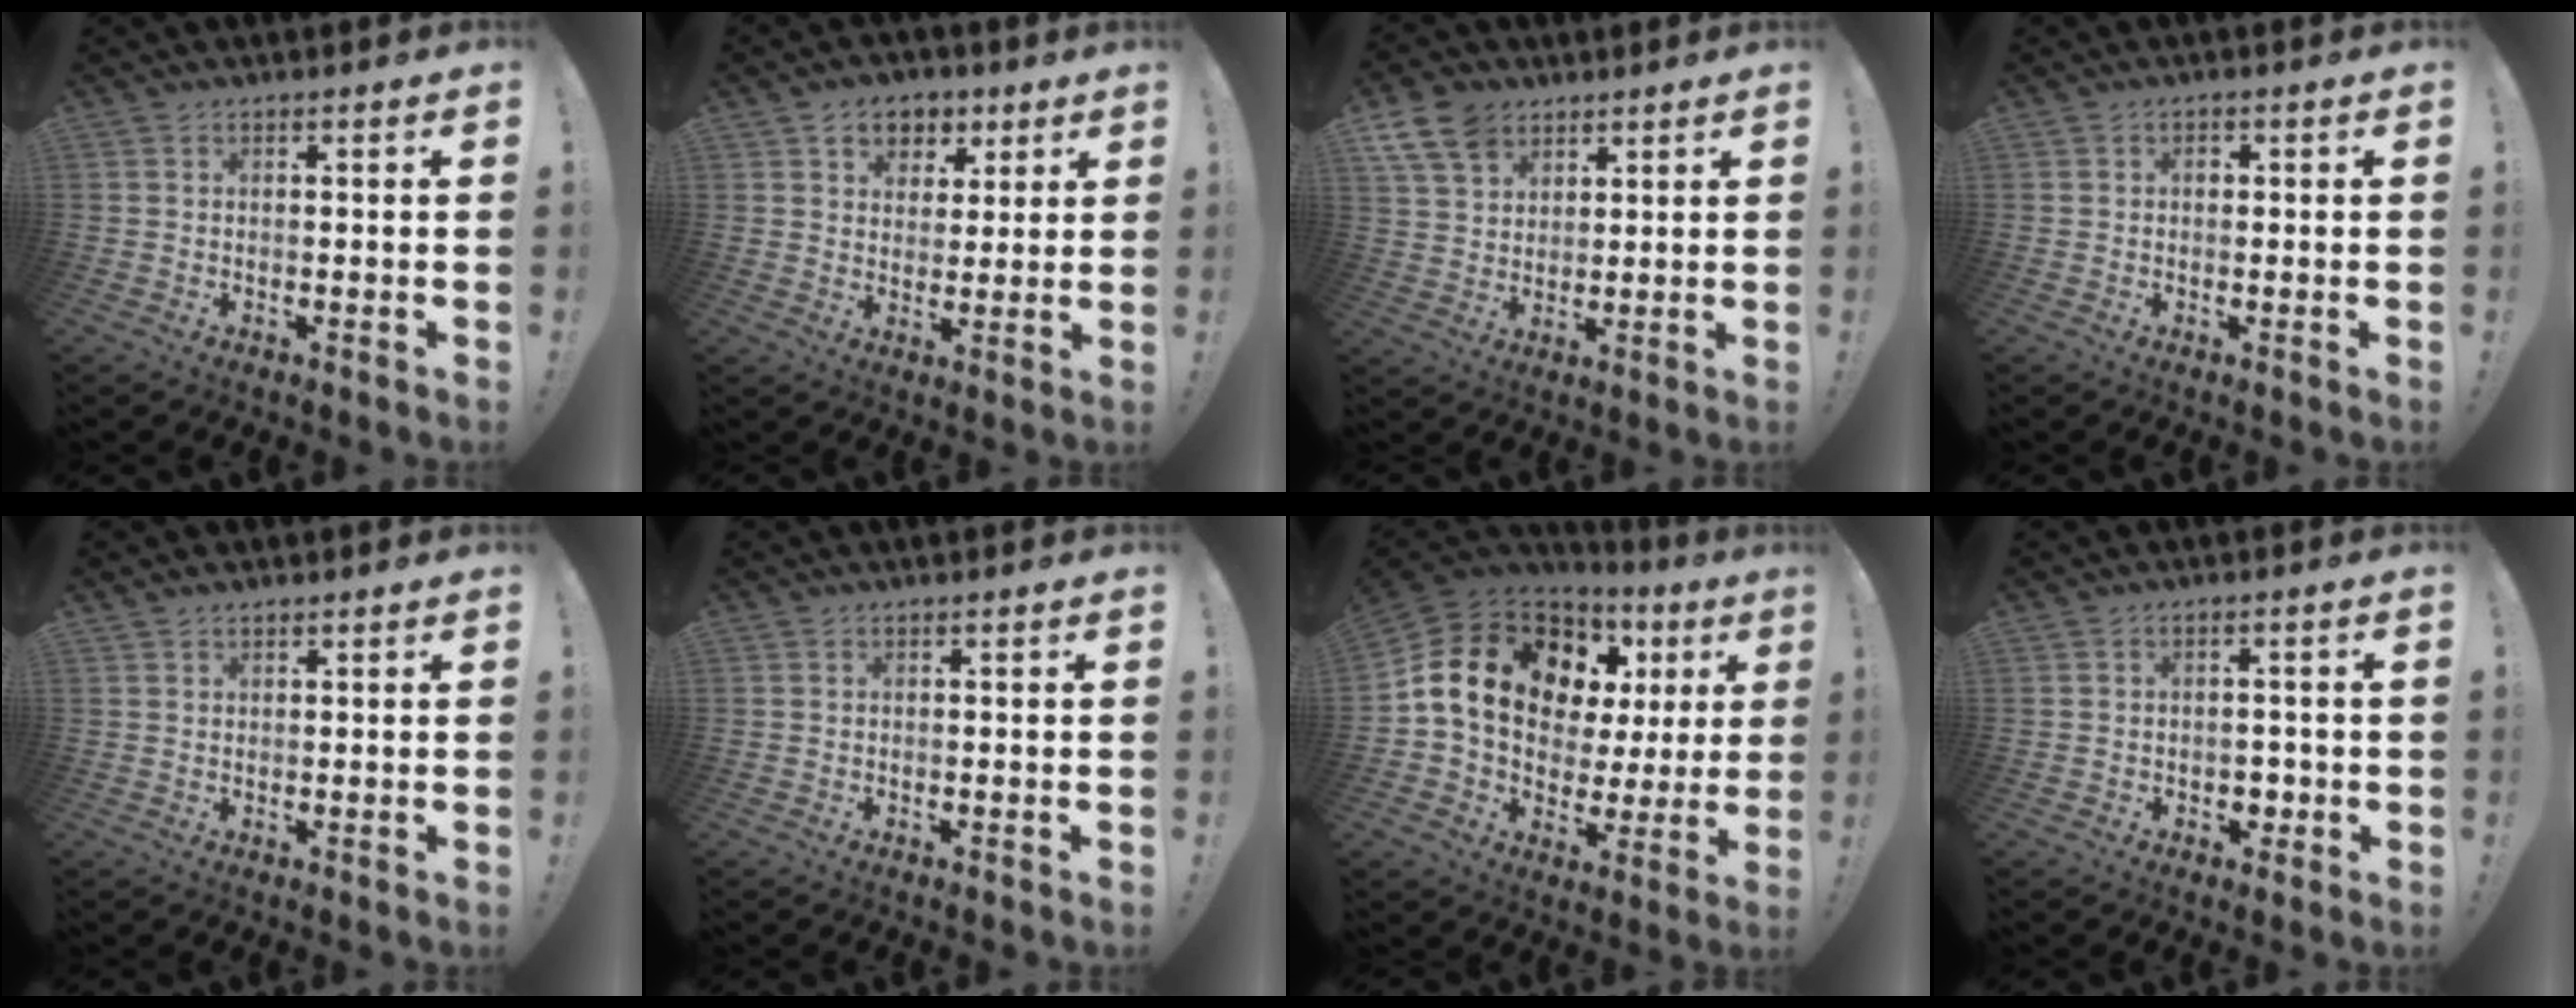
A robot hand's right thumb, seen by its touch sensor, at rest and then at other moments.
{"total": 7.8, "force": [3.7, 6.4, 2.4], "torque": [-0.031, -0.017, 0.071]}
{"total": 10.6, "force": [6.7, 7.0, 4.3], "torque": [-0.081, -0.029, 0.134]}
{"total": 0.9, "force": [-0.2, 0.7, 0.5], "torque": [-0.010, 0.004, -0.006]}
{"total": 1.1, "force": [0.9, 0.6, 0.1], "torque": [-0.002, -0.002, 0.017]}
{"total": 0.0}
{"total": 18.2, "force": [6.4, 12.1, 11.9], "torque": [-0.209, -0.022, 0.130]}
{"total": 3.0, "force": [-0.6, 2.6, 1.3], "torque": [-0.007, -0.003, -0.013]}